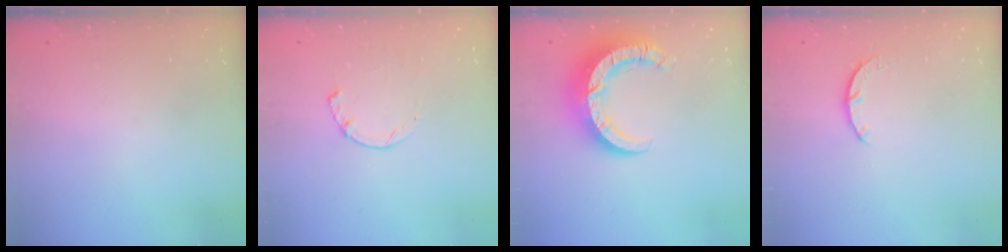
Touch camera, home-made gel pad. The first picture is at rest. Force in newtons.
{"total": 2.3, "press": 2.3, "slide": 0.4}
{"total": 11.6, "press": 11.5, "slide": 1.3}
{"total": 3.4, "press": 3.4, "slide": 0.5}